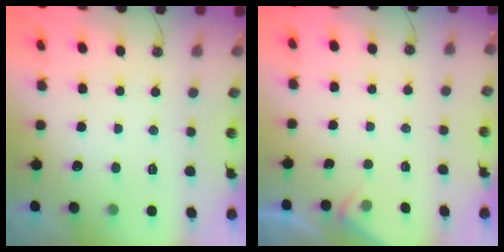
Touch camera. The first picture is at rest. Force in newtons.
{"total": 2.8, "press": 2.7, "slide": 0.4}